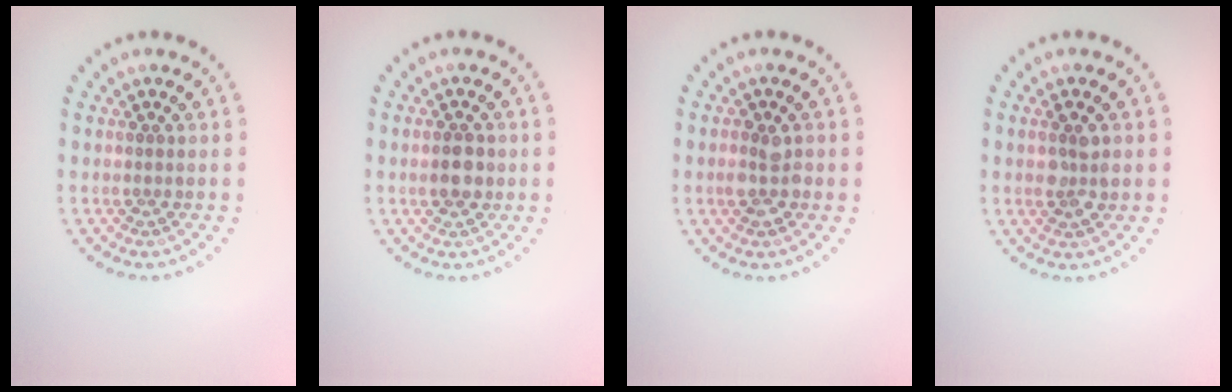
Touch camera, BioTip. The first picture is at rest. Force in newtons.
{"total": 2.6, "press": 2.6, "slide": 0.0}
{"total": 2.3, "press": 2.2, "slide": 0.3}
{"total": 2.5, "press": 2.4, "slide": 0.4}